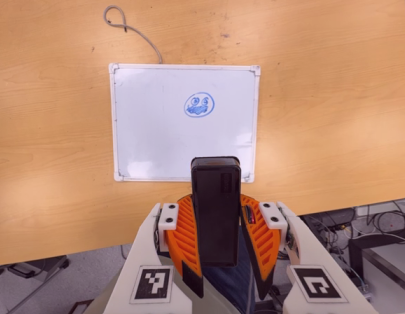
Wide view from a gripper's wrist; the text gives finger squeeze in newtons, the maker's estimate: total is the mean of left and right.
{"total": 10.0, "left": 7.9, "right": 12.2}